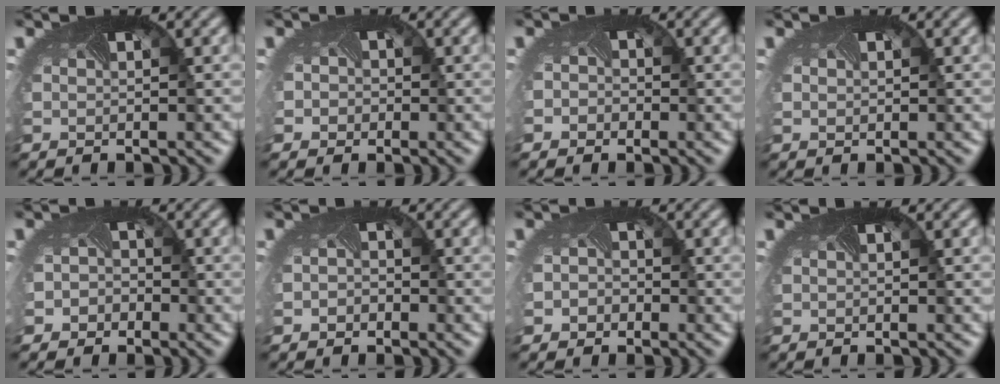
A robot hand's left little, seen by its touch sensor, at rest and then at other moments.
{"total": 2.2, "force": [-0.3, 2.0, 0.7], "torque": [-0.002, -0.002, -0.014]}
{"total": 1.4, "force": [-0.5, 1.2, 0.1], "torque": [0.007, -0.007, -0.010]}
{"total": 0.6, "force": [0.0, 0.6, 0.2], "torque": [-0.004, -0.004, 0.005]}
{"total": 2.1, "force": [-1.4, 1.6, 0.0], "torque": [0.008, -0.013, -0.023]}
{"total": 1.0, "force": [-0.6, 0.8, 0.1], "torque": [-0.001, -0.011, -0.008]}
{"total": 1.9, "force": [-0.9, 1.6, 0.4], "torque": [0.001, -0.013, -0.013]}
{"total": 0.0}